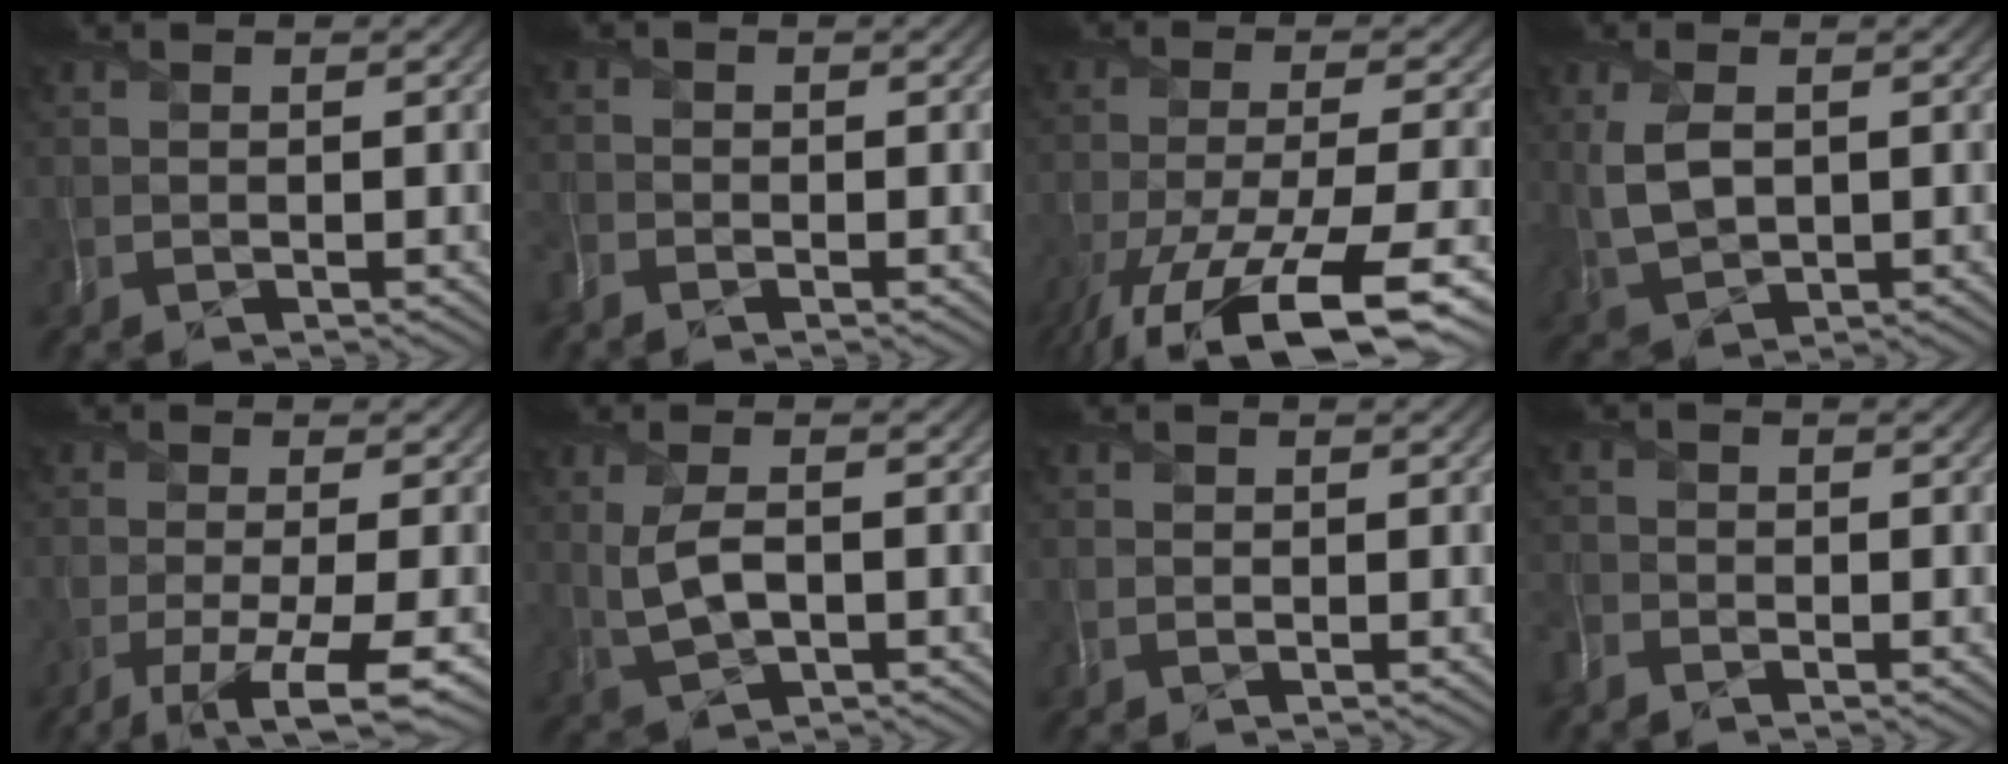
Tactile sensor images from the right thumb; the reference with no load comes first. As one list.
[{"total": 1.9, "force": [-1.7, 0.6, 0.6], "torque": [-0.014, -0.008, -0.045]}, {"total": 15.9, "force": [-10.0, 5.2, 11.2], "torque": [-0.214, -0.045, -0.147]}, {"total": 5.0, "force": [1.0, 2.9, 3.9], "torque": [-0.100, 0.000, 0.026]}, {"total": 7.0, "force": [-3.2, 1.4, 6.0], "torque": [-0.093, -0.004, -0.053]}, {"total": 4.3, "force": [0.6, 1.7, 3.9], "torque": [-0.093, 0.004, 0.013]}, {"total": 0.7, "force": [0.0, 0.6, 0.4], "torque": [-0.006, 0.000, 0.000]}, {"total": 2.3, "force": [-2.0, 0.9, 0.7], "torque": [-0.016, -0.008, -0.054]}]